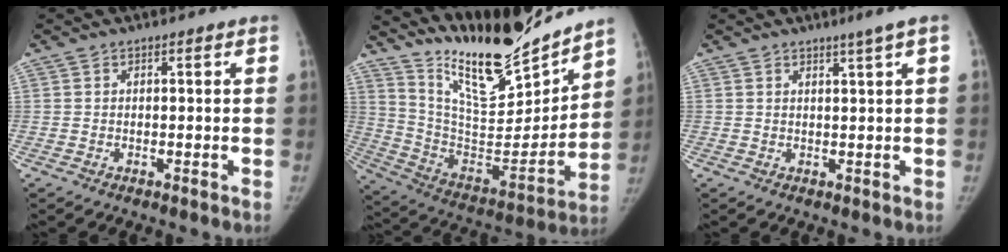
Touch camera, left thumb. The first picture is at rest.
{"total": 22.1, "force": [19.3, 4.4, 9.9], "torque": [-0.123, -0.119, 0.330]}
{"total": 2.5, "force": [1.6, -0.6, 1.8], "torque": [-0.029, -0.014, 0.025]}